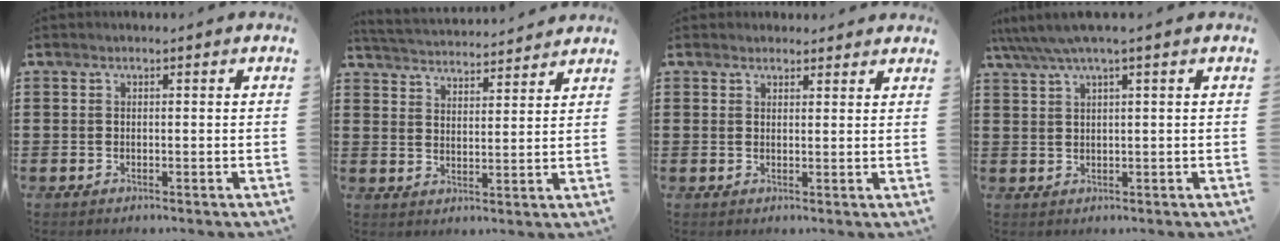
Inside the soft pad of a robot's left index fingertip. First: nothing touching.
{"total": 3.5, "force": [3.5, -0.2, -0.1], "torque": [-0.014, -0.024, 0.058]}
{"total": 2.1, "force": [2.0, 0.8, 0.0], "torque": [0.002, 0.000, 0.037]}
{"total": 3.0, "force": [1.7, -0.1, 2.5], "torque": [-0.051, 0.001, 0.030]}